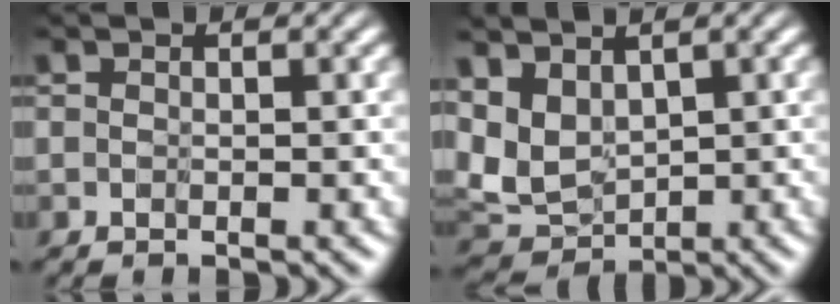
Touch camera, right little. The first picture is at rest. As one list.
[{"total": 2.9, "force": [1.0, 1.8, 2.0], "torque": [-0.070, -0.018, 0.027]}]